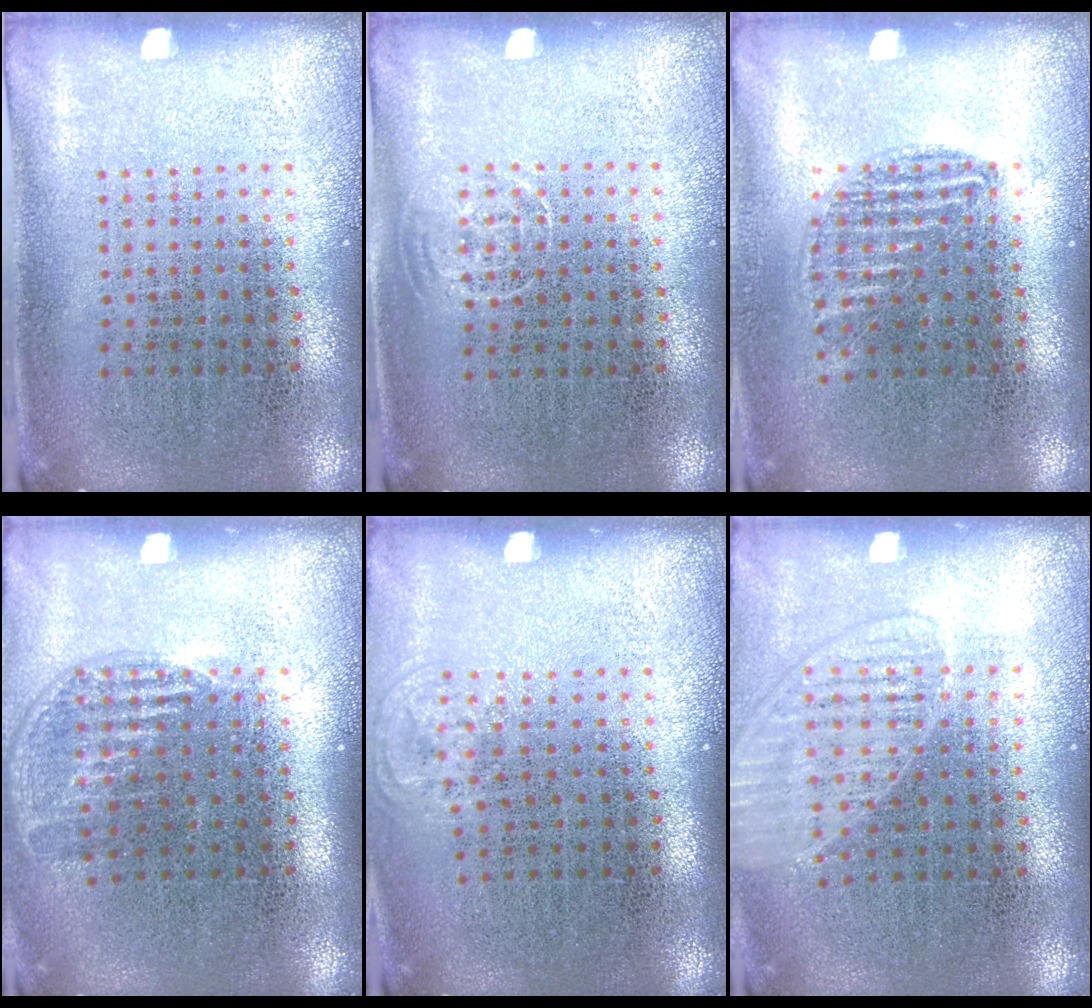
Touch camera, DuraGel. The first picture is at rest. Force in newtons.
{"total": 0.7, "press": 0.5, "slide": 0.4}
{"total": 0.9, "press": 0.8, "slide": 0.4}
{"total": 1.1, "press": 1.0, "slide": 0.6}
{"total": 0.6, "press": 0.5, "slide": 0.3}
{"total": 1.4, "press": 1.4, "slide": 0.2}